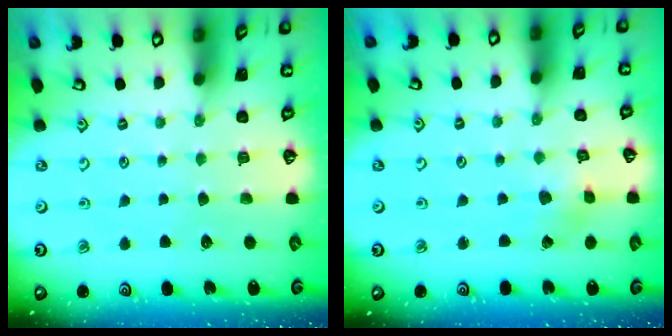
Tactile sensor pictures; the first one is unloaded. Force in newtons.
{"total": 2.1, "press": 2.1, "slide": 0.2}